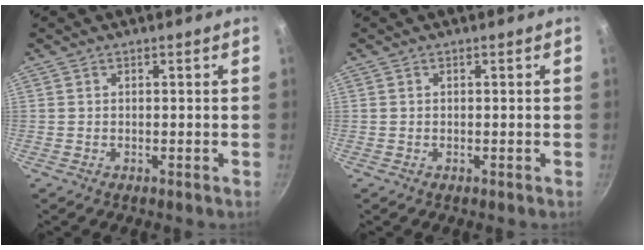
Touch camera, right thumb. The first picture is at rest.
{"total": 0.0}